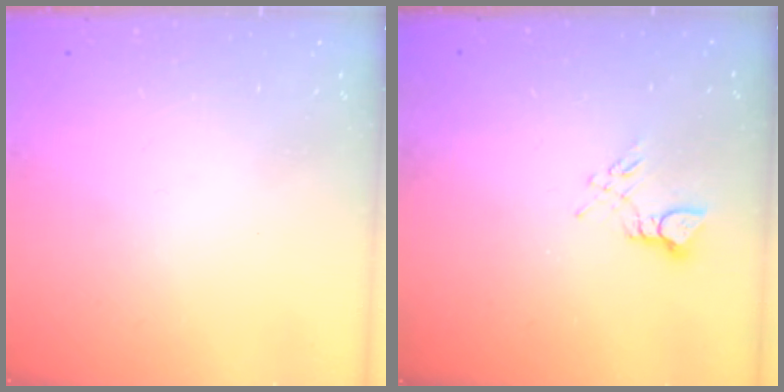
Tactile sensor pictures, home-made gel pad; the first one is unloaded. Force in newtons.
{"total": 4.2, "press": 4.2, "slide": 0.5}